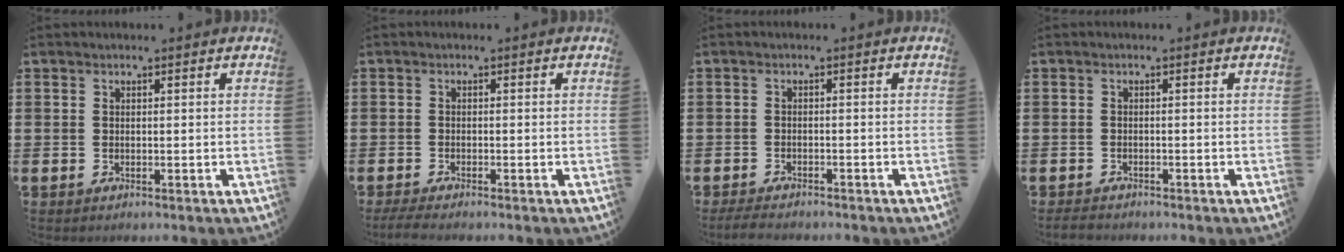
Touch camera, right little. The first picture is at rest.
{"total": 1.3, "force": [-0.9, 0.1, 0.9], "torque": [-0.015, -0.001, -0.018]}
{"total": 1.6, "force": [-1.5, 0.2, 0.5], "torque": [-0.012, 0.004, -0.030]}
{"total": 0.9, "force": [-0.8, 0.2, 0.3], "torque": [-0.008, 0.001, -0.018]}